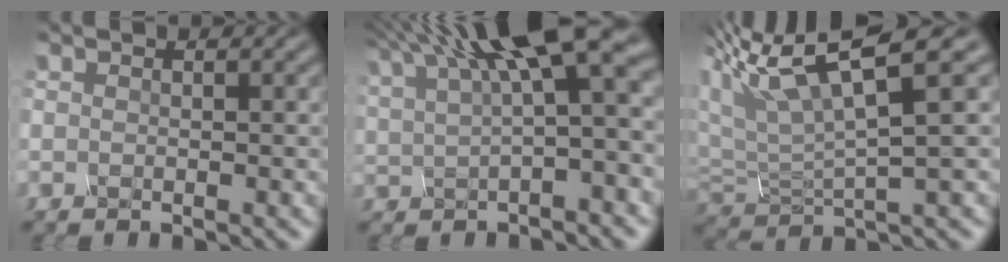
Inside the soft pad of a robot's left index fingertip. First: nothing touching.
{"total": 9.3, "force": [4.4, 1.4, 8.0], "torque": [-0.101, 0.029, 0.085]}
{"total": 6.2, "force": [5.0, 0.0, 3.6], "torque": [-0.095, 0.019, 0.107]}